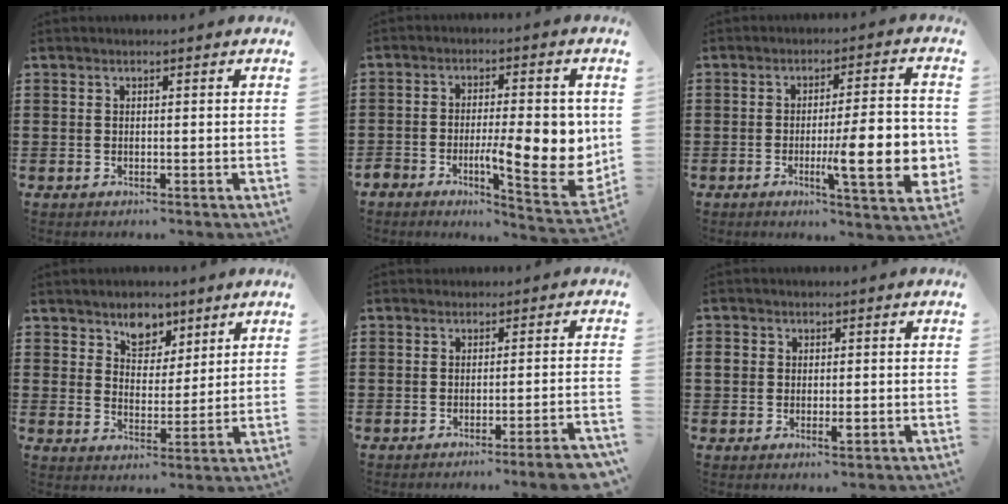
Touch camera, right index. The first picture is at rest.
{"total": 11.6, "force": [-1.9, 4.5, 10.5], "torque": [-0.144, -0.006, -0.027]}
{"total": 12.7, "force": [-2.3, 2.6, 12.2], "torque": [-0.179, -0.010, -0.039]}
{"total": 5.5, "force": [3.9, 3.5, 1.7], "torque": [-0.038, 0.000, 0.068]}
{"total": 2.8, "force": [-2.2, -0.3, 1.7], "torque": [-0.028, -0.006, -0.040]}
{"total": 2.6, "force": [-0.1, 1.9, 1.7], "torque": [-0.044, 0.001, -0.005]}